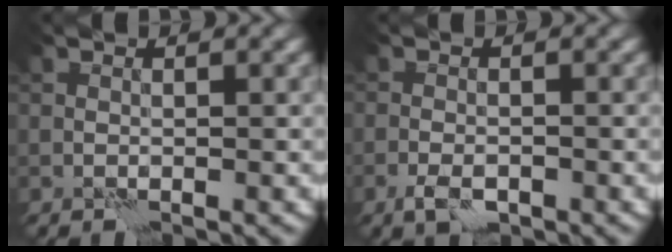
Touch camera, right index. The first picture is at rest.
{"total": 2.3, "force": [-1.3, 1.0, 1.6], "torque": [-0.032, -0.002, -0.028]}